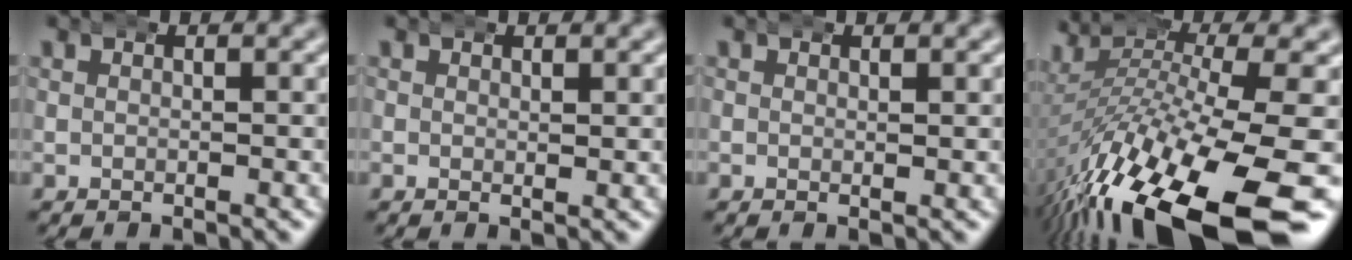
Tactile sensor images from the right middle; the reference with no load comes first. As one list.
[{"total": 0.8, "force": [0.8, 0.0, -0.1], "torque": [0.007, 0.000, 0.015]}, {"total": 0.5, "force": [0.5, 0.1, -0.1], "torque": [0.005, 0.000, 0.008]}, {"total": 12.0, "force": [-4.8, 5.1, 9.8], "torque": [-0.177, -0.018, -0.059]}]